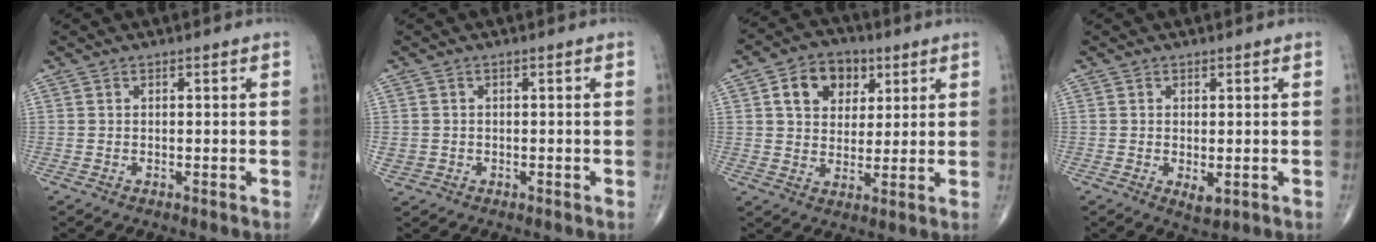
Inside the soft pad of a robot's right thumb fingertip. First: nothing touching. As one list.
[{"total": 2.2, "force": [-0.3, 2.0, 0.8], "torque": [-0.014, 0.003, 0.000]}, {"total": 10.1, "force": [3.8, 7.6, 5.6], "torque": [-0.057, -0.007, 0.060]}, {"total": 2.4, "force": [-0.5, 1.2, 2.1], "torque": [-0.031, -0.007, -0.002]}]